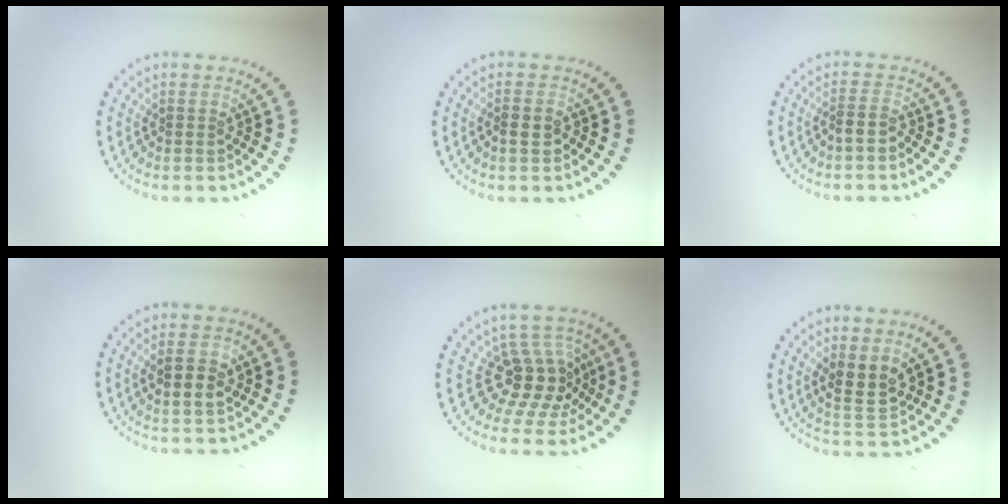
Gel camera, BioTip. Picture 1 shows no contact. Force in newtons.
{"total": 1.1, "press": 1.0, "slide": 0.4}
{"total": 1.3, "press": 0.9, "slide": 0.9}
{"total": 2.6, "press": 2.6, "slide": 0.4}
{"total": 4.2, "press": 3.5, "slide": 2.4}
{"total": 2.8, "press": 2.6, "slide": 1.0}